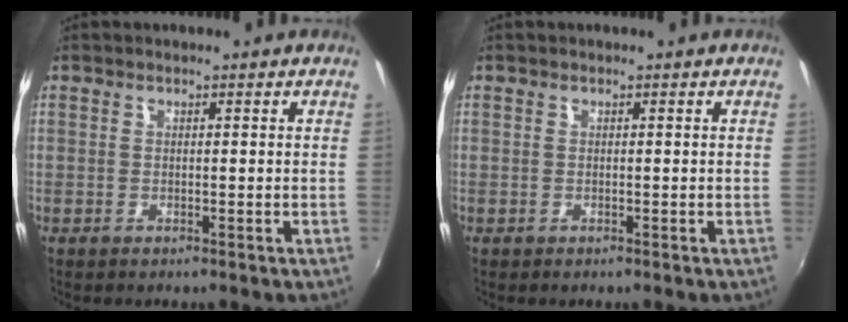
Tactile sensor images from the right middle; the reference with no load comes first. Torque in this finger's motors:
{"motor_torque": [0.07, -0.11, -0.01, 0.00]}